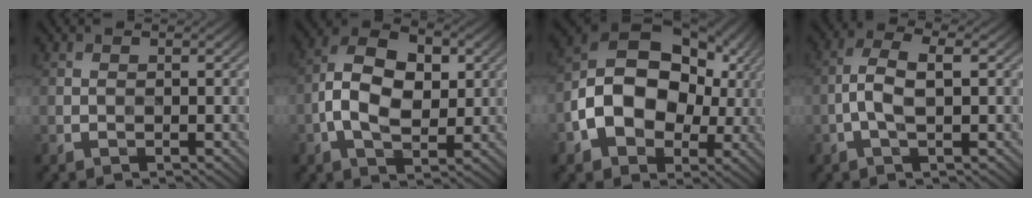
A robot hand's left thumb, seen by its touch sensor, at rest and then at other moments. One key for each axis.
{"total": 9.1, "fx": 0.0, "fy": 5.7, "fz": 7.0, "tx": -0.134, "ty": 0.014, "tz": -0.006}
{"total": 14.9, "fx": -1.3, "fy": 10.8, "fz": 10.2, "tx": -0.178, "ty": 0.000, "tz": -0.023}
{"total": 4.6, "fx": -1.0, "fy": 1.7, "fz": 4.2, "tx": -0.092, "ty": 0.011, "tz": -0.021}